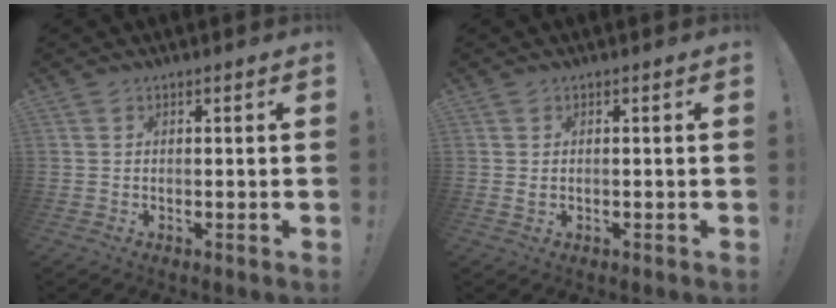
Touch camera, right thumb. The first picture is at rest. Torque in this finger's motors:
{"motor_torque": [-0.10, 0.04, 0.27, 0.05, 0.00]}